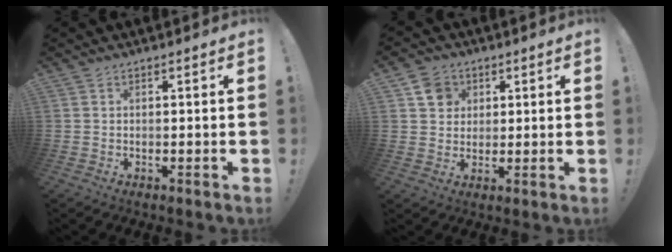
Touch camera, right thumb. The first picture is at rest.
{"total": 7.0, "force": [2.8, 6.3, 1.3], "torque": [-0.012, -0.010, 0.057]}